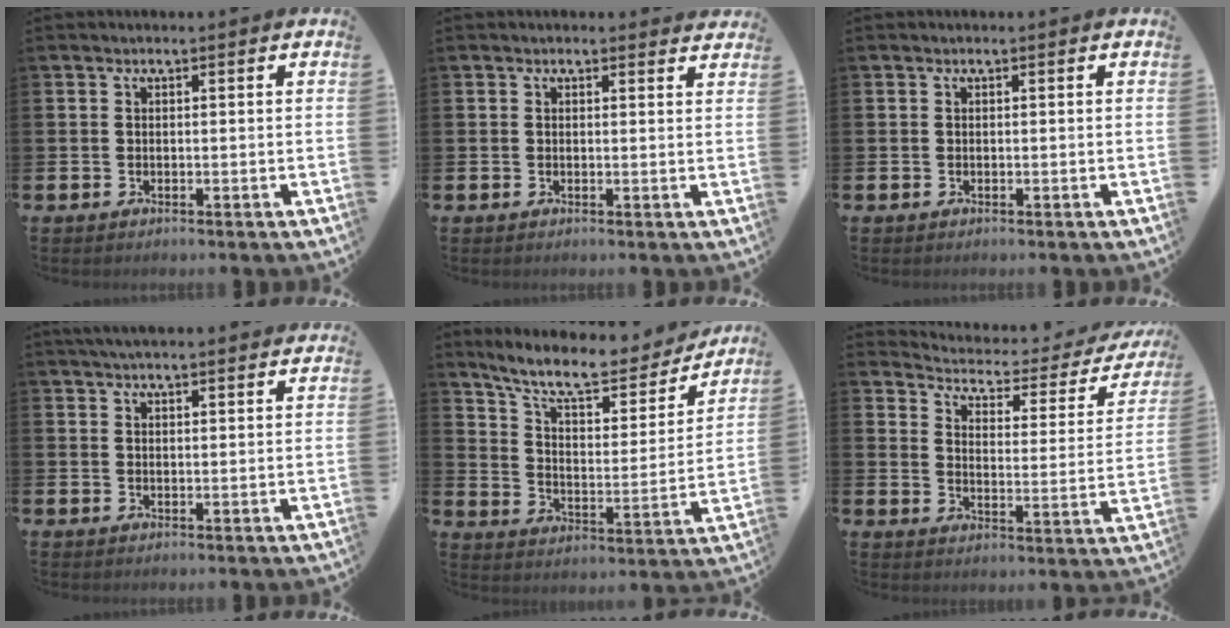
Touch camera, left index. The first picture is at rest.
{"total": 1.0, "force": [0.9, 0.2, 0.0], "torque": [0.010, -0.001, 0.015]}
{"total": 0.0}
{"total": 3.2, "force": [3.0, 0.2, 0.8], "torque": [-0.018, -0.008, 0.055]}
{"total": 10.4, "force": [9.0, 2.7, 4.5], "torque": [-0.110, -0.056, 0.152]}
{"total": 3.7, "force": [3.2, 1.7, 1.1], "torque": [-0.047, -0.030, 0.043]}